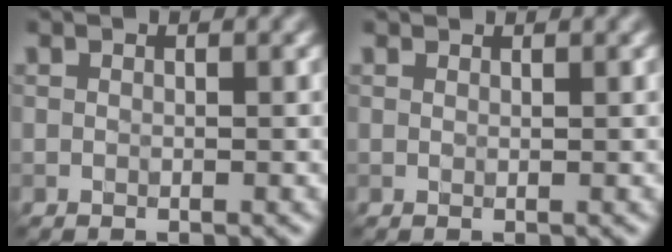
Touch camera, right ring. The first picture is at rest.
{"total": 0.7, "force": [0.6, 0.3, 0.2], "torque": [-0.007, -0.002, 0.007]}